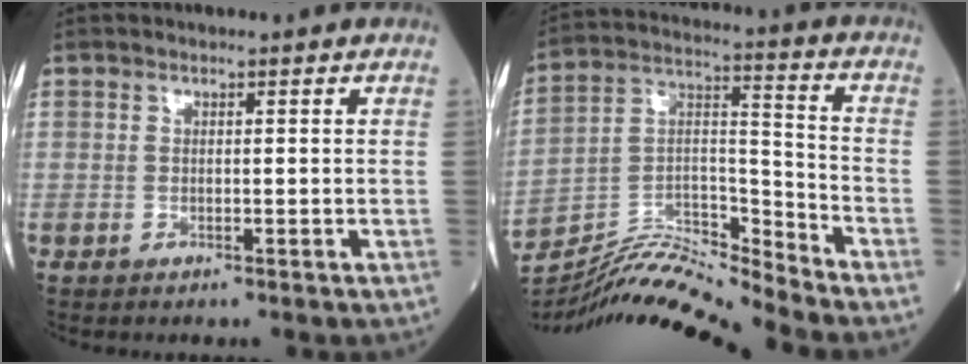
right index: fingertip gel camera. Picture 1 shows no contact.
{"total": 13.7, "force": [-13.3, -1.2, 3.2], "torque": [-0.055, 0.038, -0.248]}